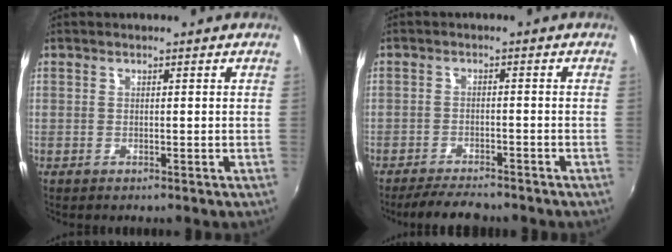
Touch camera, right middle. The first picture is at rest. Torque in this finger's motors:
{"motor_torque": [0.43, -0.41, 0.16, 0.08]}